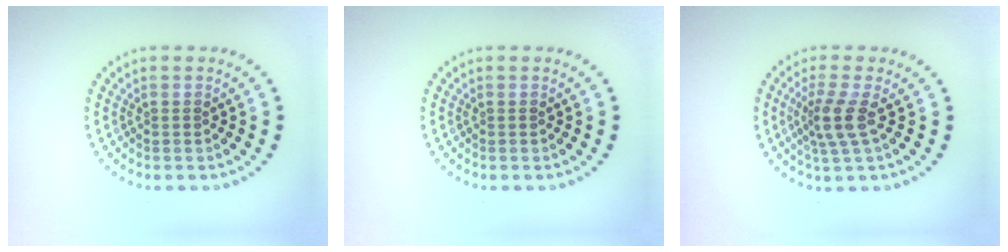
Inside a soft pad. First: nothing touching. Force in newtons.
{"total": 0.0}
{"total": 2.7, "press": 2.1, "slide": 1.8}